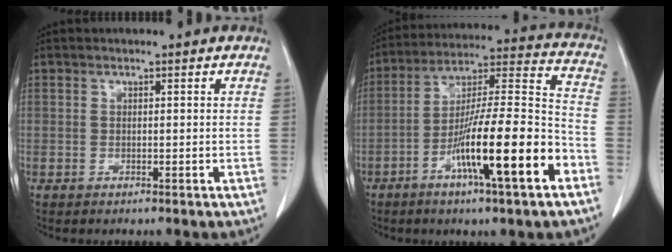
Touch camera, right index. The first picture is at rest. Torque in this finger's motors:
{"motor_torque": [1.93, -0.20, 1.05, 0.21]}